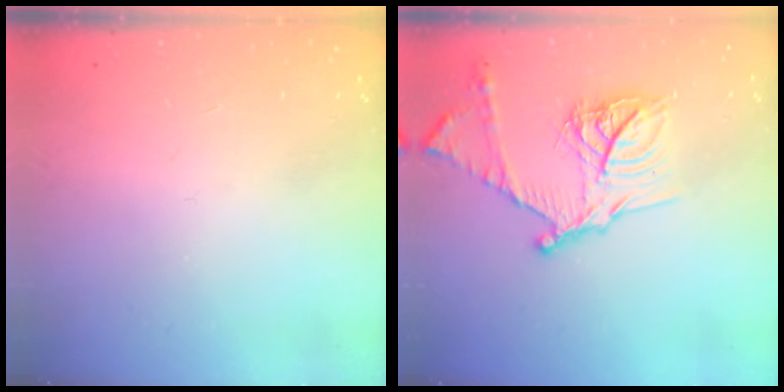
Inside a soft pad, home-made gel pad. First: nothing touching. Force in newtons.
{"total": 18.3, "press": 18.2, "slide": 1.7}